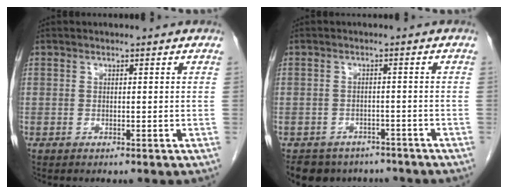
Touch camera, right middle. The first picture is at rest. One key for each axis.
{"total": 7.6, "fx": -6.2, "fy": 4.2, "fz": 1.2, "tx": -0.015, "ty": 0.005, "tz": -0.079}